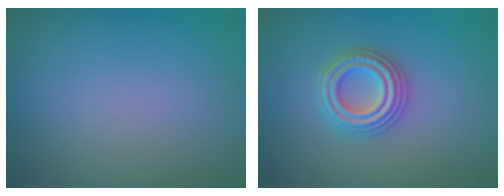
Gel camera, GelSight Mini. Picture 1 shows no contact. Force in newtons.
{"total": 4.4, "press": 4.3, "slide": 0.8}